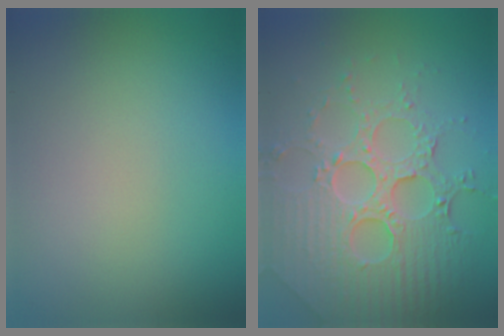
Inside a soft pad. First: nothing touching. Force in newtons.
{"total": 7.4, "press": 5.5, "slide": 4.9}